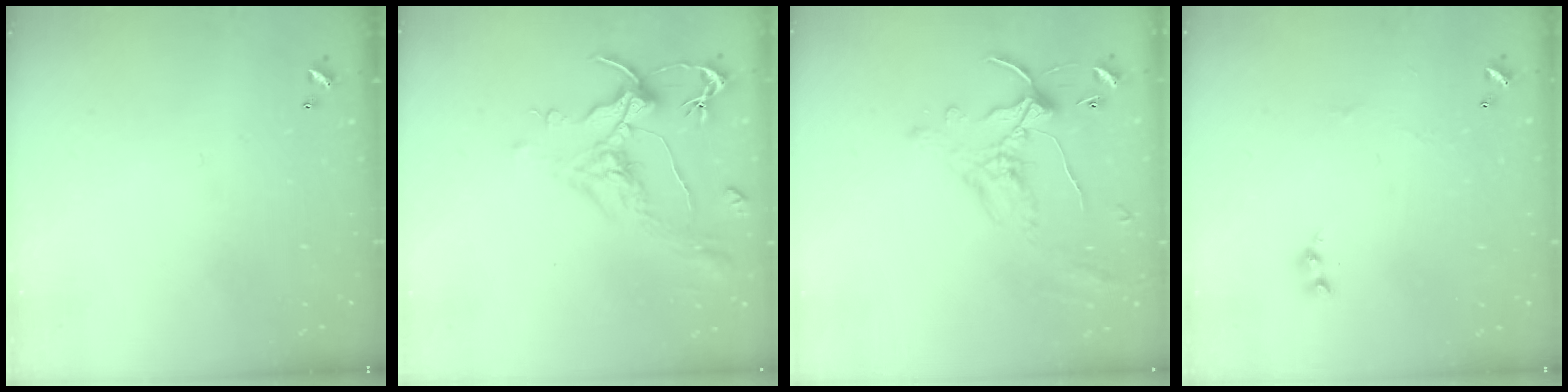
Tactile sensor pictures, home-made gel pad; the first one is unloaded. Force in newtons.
{"total": 1.6, "press": 0.7, "slide": 1.4}
{"total": 0.9, "press": 0.1, "slide": 0.9}
{"total": 1.6, "press": 1.6, "slide": 0.2}